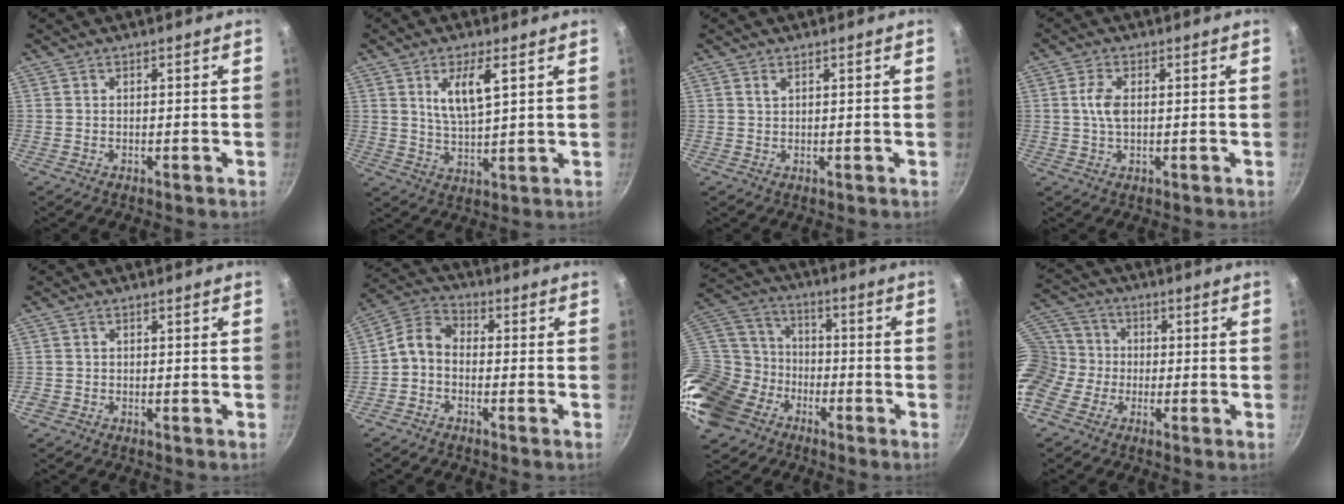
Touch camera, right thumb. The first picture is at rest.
{"total": 7.4, "force": [2.9, 2.3, 6.4], "torque": [-0.116, -0.019, 0.060]}
{"total": 0.9, "force": [0.7, 0.3, 0.4], "torque": [-0.008, 0.000, 0.015]}
{"total": 4.1, "force": [0.5, 2.1, 3.5], "torque": [-0.079, 0.001, 0.006]}
{"total": 1.0, "force": [-0.5, 0.8, 0.5], "torque": [-0.005, 0.000, -0.012]}
{"total": 6.2, "force": [-1.2, 4.4, 4.2], "torque": [-0.072, 0.029, -0.041]}
{"total": 25.4, "force": [-11.5, 18.6, 12.8], "torque": [-0.346, 0.044, -0.219]}
{"total": 16.5, "force": [-3.6, 14.0, 7.9], "torque": [-0.201, 0.044, -0.072]}